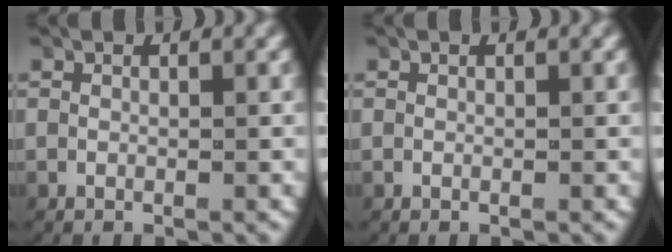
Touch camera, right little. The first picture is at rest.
{"total": 0.0}